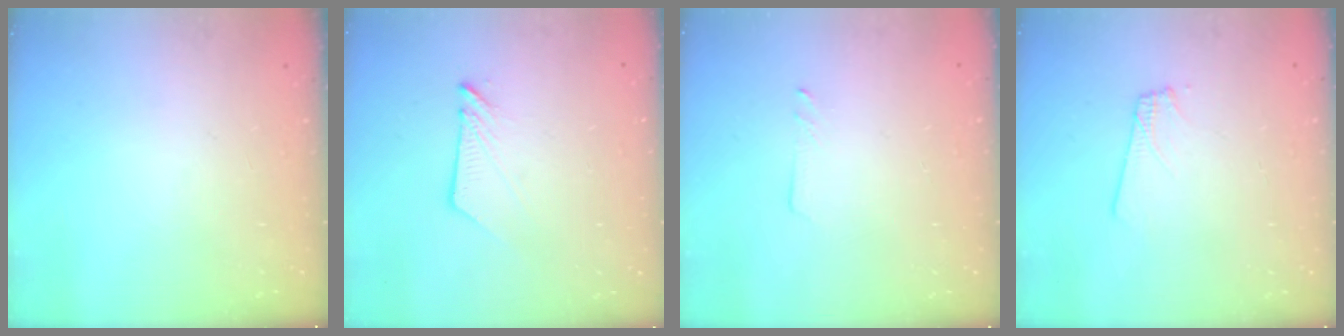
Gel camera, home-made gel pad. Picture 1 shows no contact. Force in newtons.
{"total": 6.1, "press": 6.1, "slide": 0.2}
{"total": 1.3, "press": 1.2, "slide": 0.1}
{"total": 1.8, "press": 1.8, "slide": 0.1}